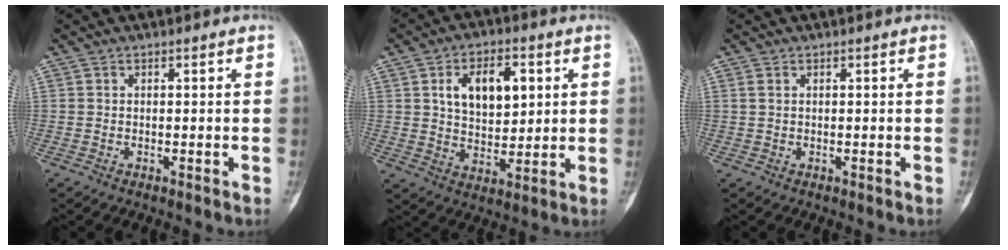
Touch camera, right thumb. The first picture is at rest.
{"total": 11.8, "force": [3.4, 7.0, 8.9], "torque": [-0.116, -0.007, 0.060]}
{"total": 0.8, "force": [0.3, 0.4, 0.6], "torque": [-0.015, 0.004, 0.009]}